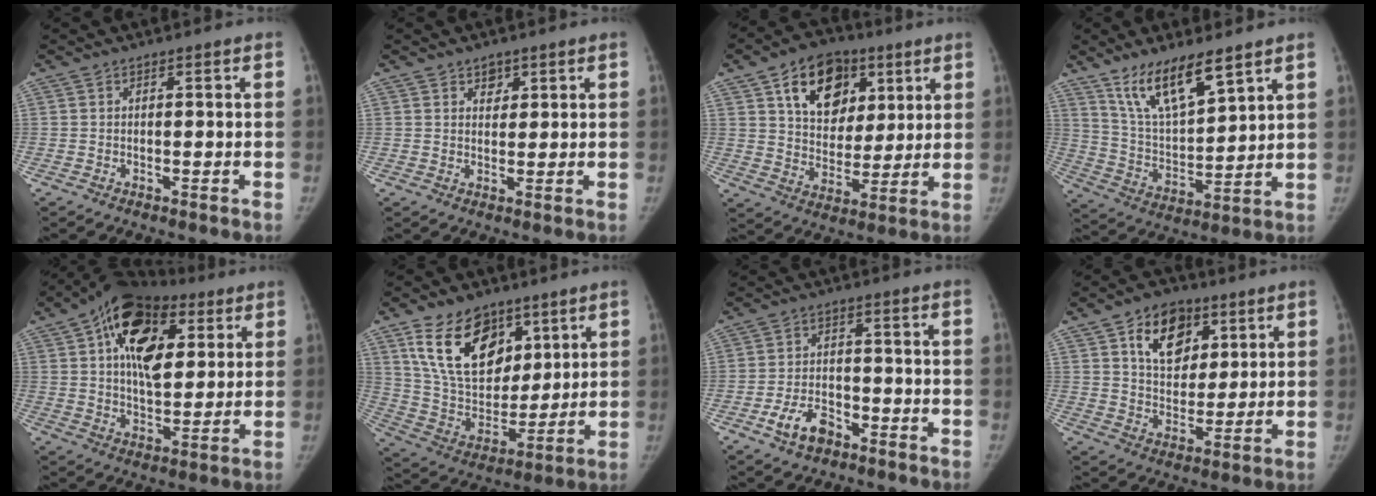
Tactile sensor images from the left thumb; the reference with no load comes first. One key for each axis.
{"total": 2.6, "fx": 1.5, "fy": 1.9, "fz": 0.9, "tx": 0.006, "ty": -0.010, "tz": 0.025}
{"total": 16.3, "fx": 7.3, "fy": 11.3, "fz": 9.2, "tx": -0.102, "ty": -0.021, "tz": 0.124}
{"total": 13.6, "fx": 9.2, "fy": 4.3, "fz": 8.9, "tx": -0.140, "ty": -0.053, "tz": 0.187}
{"total": 19.4, "fx": 6.8, "fy": 11.4, "fz": 14.1, "tx": -0.187, "ty": -0.007, "tz": 0.100}
{"total": 19.5, "fx": 10.2, "fy": 12.5, "fz": 11.0, "tx": -0.148, "ty": -0.046, "tz": 0.195}
{"total": 6.9, "fx": -4.0, "fy": 4.2, "fz": 3.8, "tx": -0.061, "ty": 0.027, "tz": -0.067}
{"total": 13.2, "fx": 6.0, "fy": 9.0, "fz": 7.5, "tx": -0.077, "ty": -0.022, "tz": 0.104}